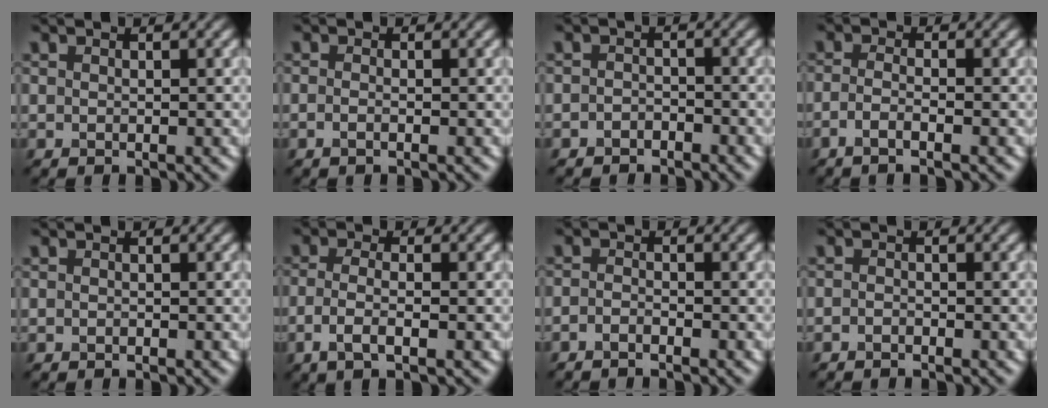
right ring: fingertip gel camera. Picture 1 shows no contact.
{"total": 0.9, "force": [-0.4, 0.4, 0.8], "torque": [-0.014, -0.005, -0.010]}
{"total": 1.4, "force": [-1.1, 0.8, 0.3], "torque": [-0.002, 0.005, -0.023]}
{"total": 2.1, "force": [-1.1, 0.5, 1.7], "torque": [-0.031, -0.005, -0.030]}
{"total": 0.0}
{"total": 3.1, "force": [-1.0, 1.0, 2.7], "torque": [-0.058, -0.002, -0.025]}
{"total": 1.1, "force": [-0.9, 0.3, 0.6], "torque": [-0.014, -0.002, -0.021]}
{"total": 0.7, "force": [-0.7, 0.2, 0.2], "torque": [-0.004, -0.001, -0.014]}